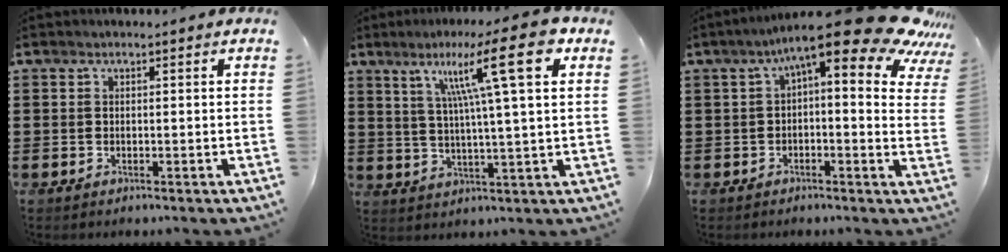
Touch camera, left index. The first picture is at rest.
{"total": 13.4, "force": [6.8, 0.2, 11.6], "torque": [-0.213, -0.010, 0.097]}
{"total": 13.4, "force": [9.0, 2.1, 9.8], "torque": [-0.158, -0.057, 0.141]}